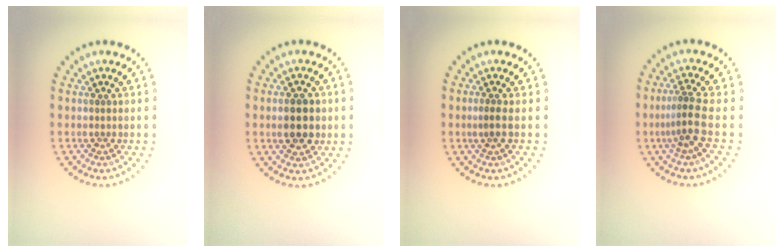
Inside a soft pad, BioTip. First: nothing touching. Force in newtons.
{"total": 3.8, "press": 3.7, "slide": 0.3}
{"total": 1.3, "press": 1.0, "slide": 0.8}
{"total": 2.8, "press": 1.8, "slide": 2.1}